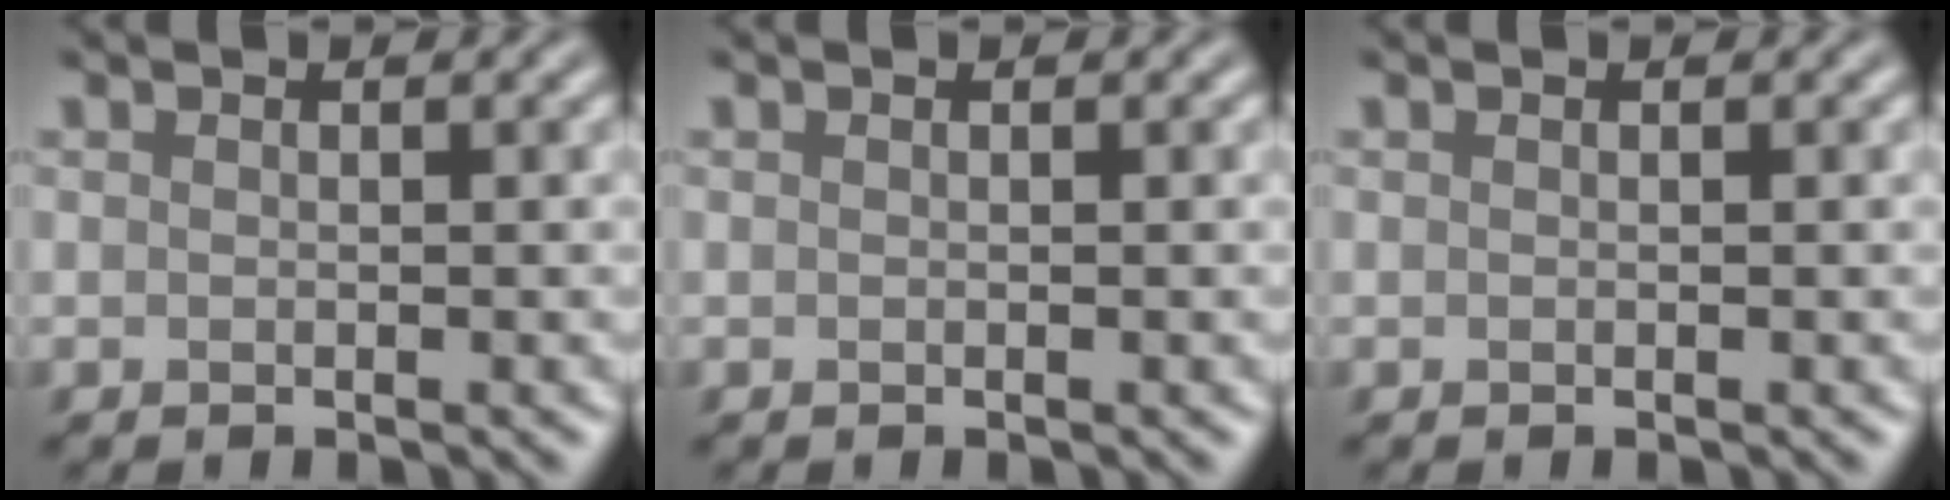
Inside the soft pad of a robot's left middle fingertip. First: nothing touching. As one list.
[{"total": 0.0}, {"total": 0.0}]